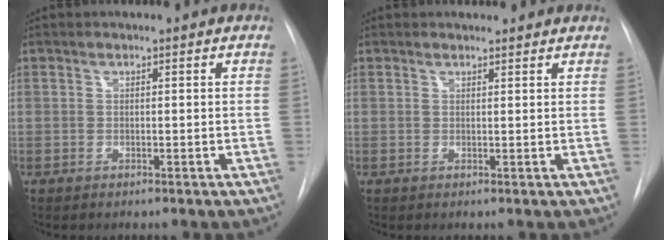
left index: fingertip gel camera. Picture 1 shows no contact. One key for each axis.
{"total": 1.9, "fx": 1.8, "fy": 0.6, "fz": 0.3, "tx": -0.006, "ty": 0.006, "tz": 0.017}